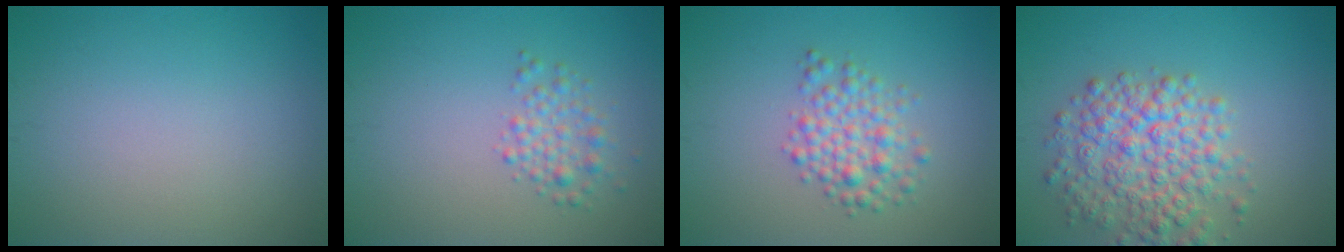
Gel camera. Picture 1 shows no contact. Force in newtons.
{"total": 2.2, "press": 2.2, "slide": 0.1}
{"total": 3.2, "press": 3.2, "slide": 0.0}
{"total": 6.1, "press": 6.1, "slide": 0.2}